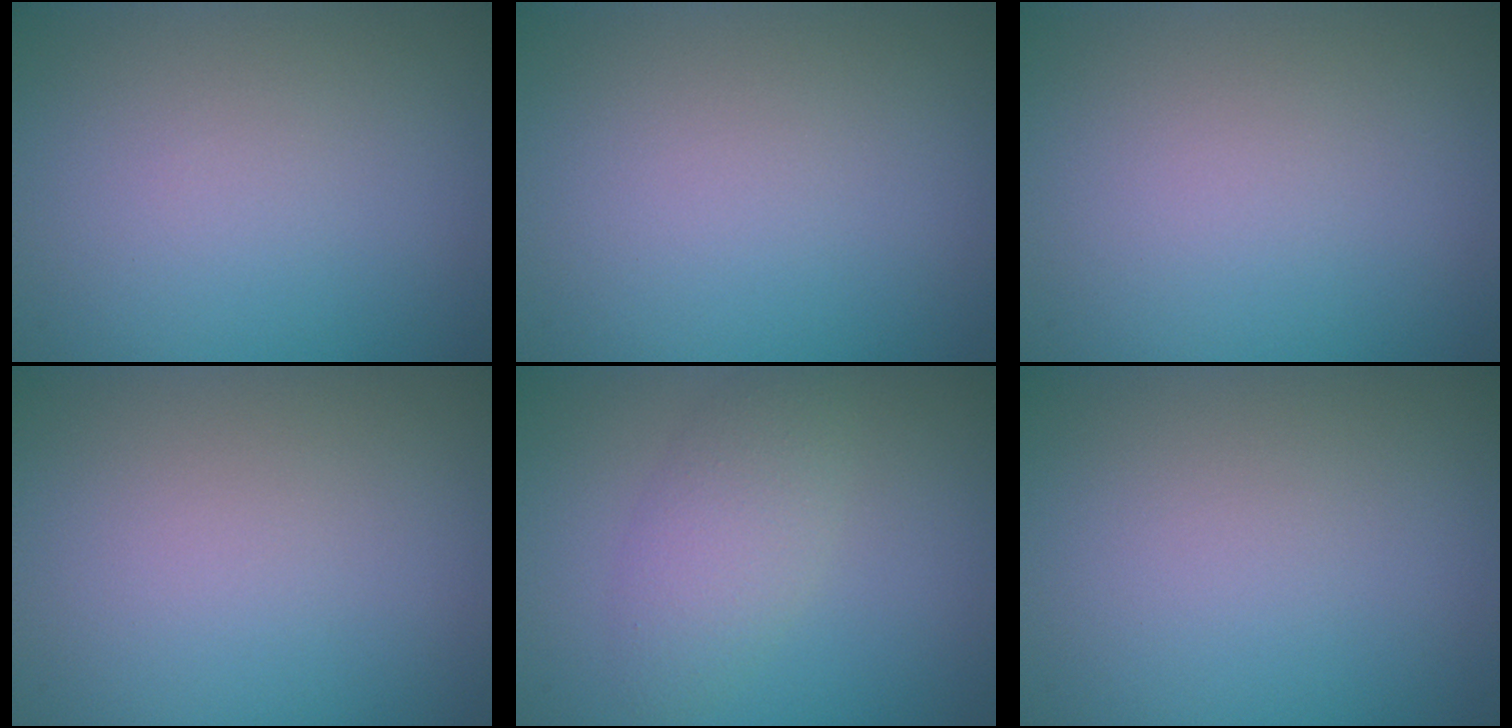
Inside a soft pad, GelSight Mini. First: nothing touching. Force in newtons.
{"total": 0.0}
{"total": 0.0}
{"total": 0.0}
{"total": 2.9, "press": 2.9, "slide": 0.1}
{"total": 0.0}